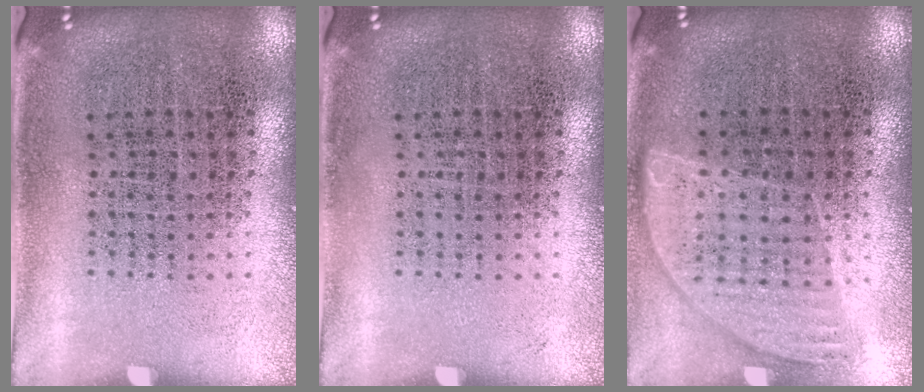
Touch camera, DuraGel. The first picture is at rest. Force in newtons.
{"total": 0.0}
{"total": 0.9, "press": 0.8, "slide": 0.3}